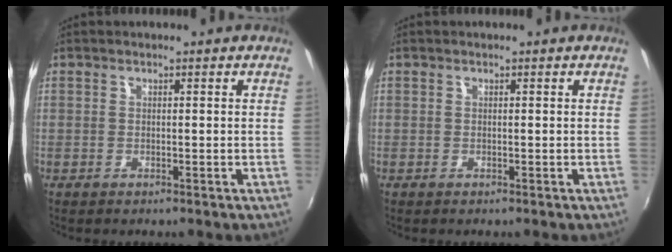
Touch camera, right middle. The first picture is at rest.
{"total": 0.0}